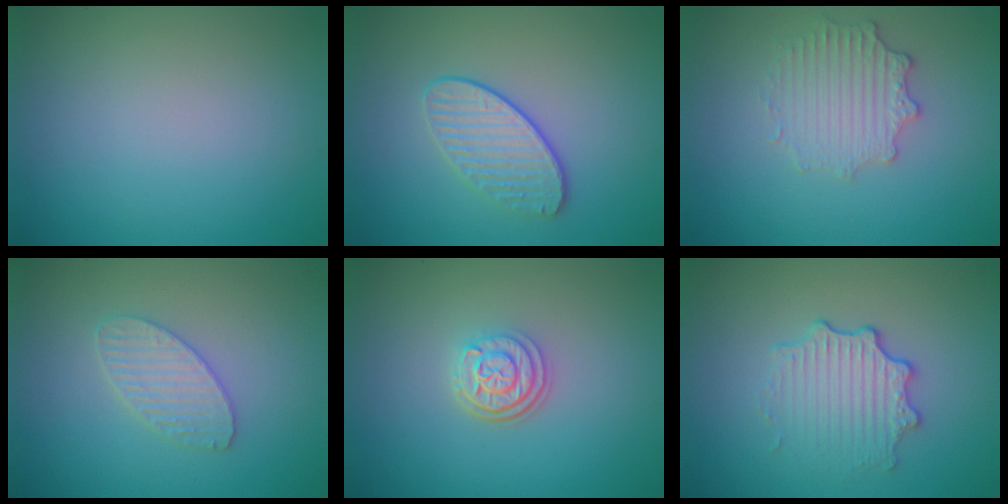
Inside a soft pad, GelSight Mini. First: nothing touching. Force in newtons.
{"total": 2.7, "press": 2.4, "slide": 1.2}
{"total": 2.8, "press": 2.5, "slide": 1.4}
{"total": 2.6, "press": 2.6, "slide": 0.2}
{"total": 3.0, "press": 2.4, "slide": 1.8}
{"total": 3.4, "press": 2.7, "slide": 2.0}